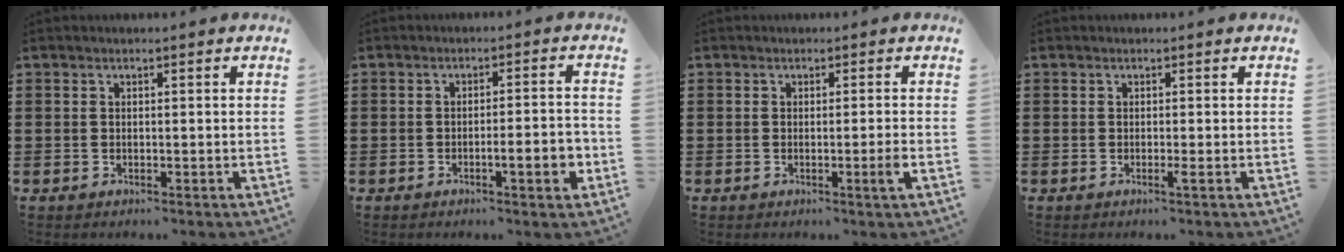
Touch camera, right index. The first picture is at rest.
{"total": 4.9, "force": [-1.5, 0.6, 4.6], "torque": [-0.067, -0.008, -0.026]}
{"total": 2.4, "force": [-0.6, -0.6, 2.2], "torque": [-0.036, -0.011, -0.012]}
{"total": 0.9, "force": [-0.3, -0.2, 0.9], "torque": [-0.016, -0.006, -0.005]}